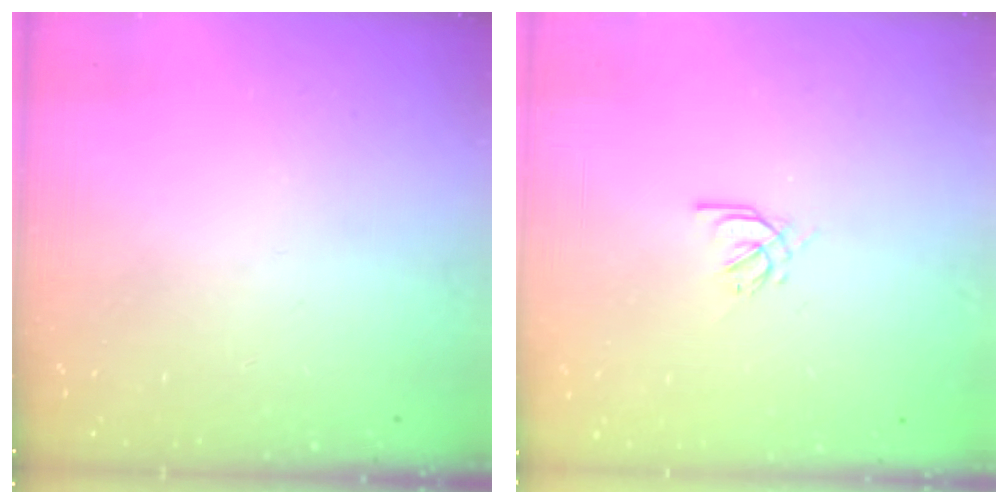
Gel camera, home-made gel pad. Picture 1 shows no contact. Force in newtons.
{"total": 2.4, "press": 2.4, "slide": 0.5}